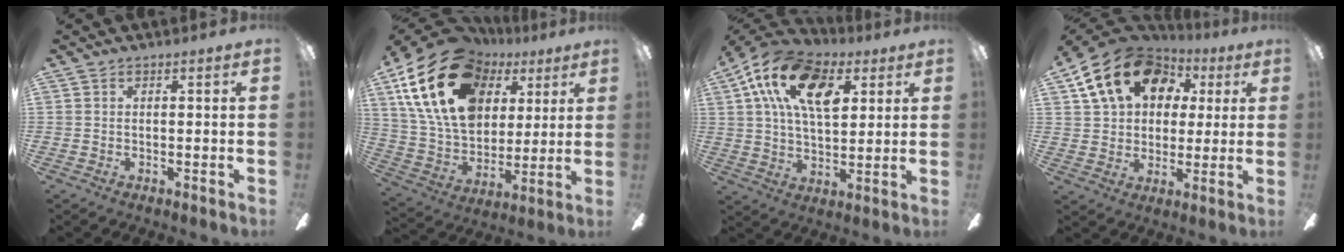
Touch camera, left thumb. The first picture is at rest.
{"total": 25.7, "force": [11.7, 16.7, 15.6], "torque": [-0.304, -0.039, 0.209]}
{"total": 19.3, "force": [8.2, 10.7, 13.9], "torque": [-0.254, -0.007, 0.143]}
{"total": 18.2, "force": [7.6, 13.6, 9.4], "torque": [-0.178, -0.012, 0.138]}